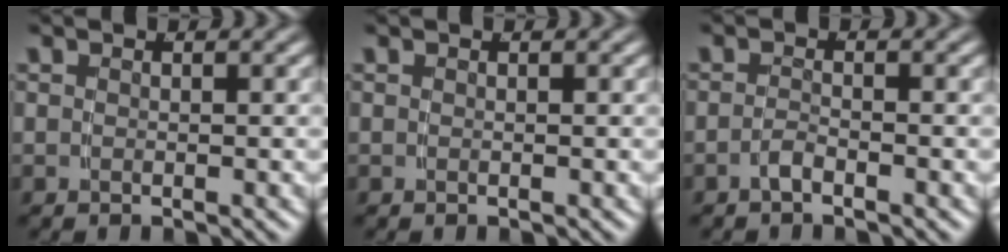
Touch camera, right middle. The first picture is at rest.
{"total": 0.0}
{"total": 1.4, "force": [-1.3, -0.3, 0.4], "torque": [-0.008, -0.001, -0.026]}